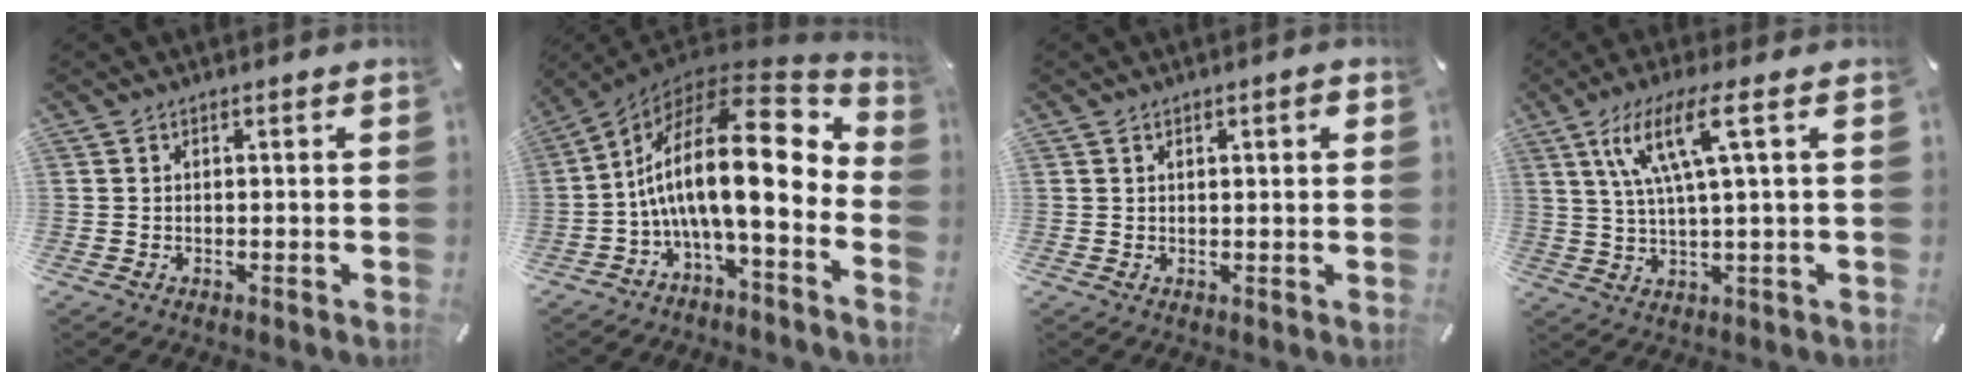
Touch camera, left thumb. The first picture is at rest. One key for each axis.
{"total": 23.3, "fx": 2.3, "fy": 8.1, "fz": 21.8, "tx": -0.400, "ty": -0.046, "tz": 0.033}
{"total": 1.8, "fx": 0.8, "fy": 0.5, "fz": 1.6, "tx": -0.031, "ty": 0.004, "tz": 0.011}
{"total": 12.3, "fx": 4.4, "fy": 1.9, "fz": 11.3, "tx": -0.226, "ty": 0.004, "tz": 0.074}